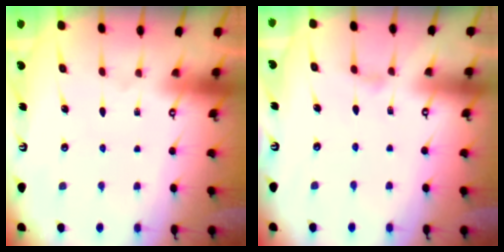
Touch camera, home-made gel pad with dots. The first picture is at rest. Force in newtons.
{"total": 3.2, "press": 3.1, "slide": 0.5}